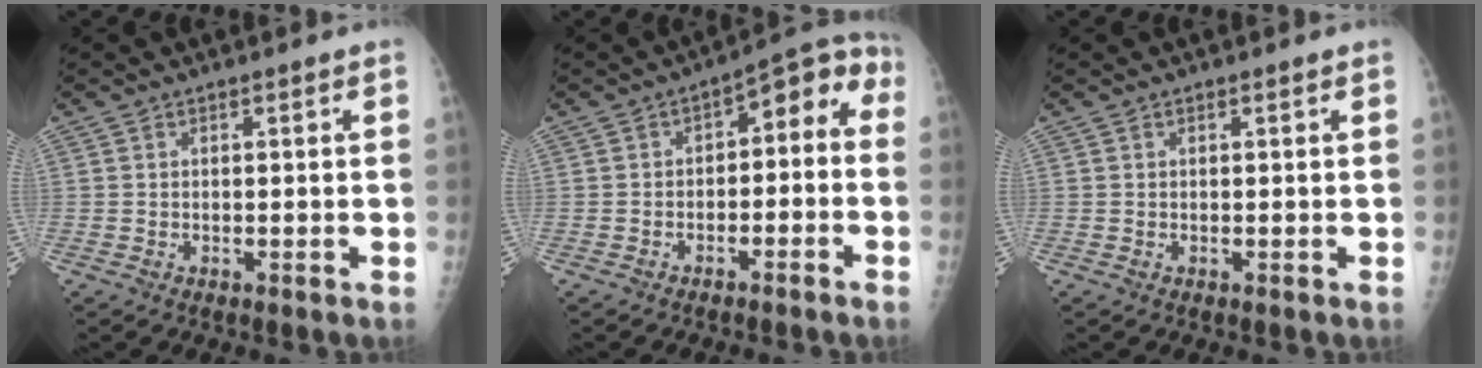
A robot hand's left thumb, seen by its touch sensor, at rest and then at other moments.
{"total": 8.4, "force": [-1.9, 5.2, 6.3], "torque": [-0.044, 0.059, -0.036]}
{"total": 0.0}